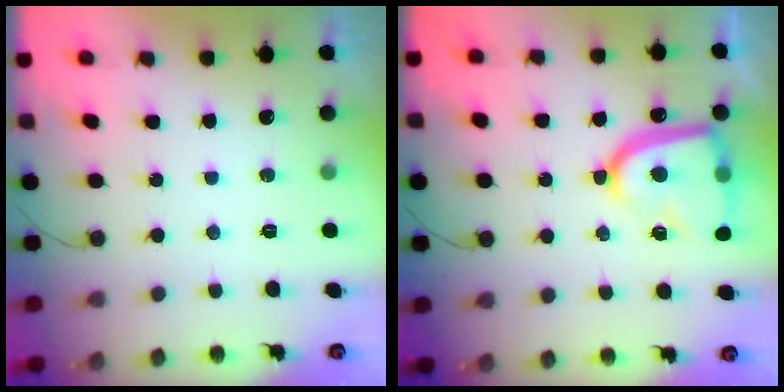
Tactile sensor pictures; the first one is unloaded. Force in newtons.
{"total": 18.1, "press": 18.0, "slide": 1.4}